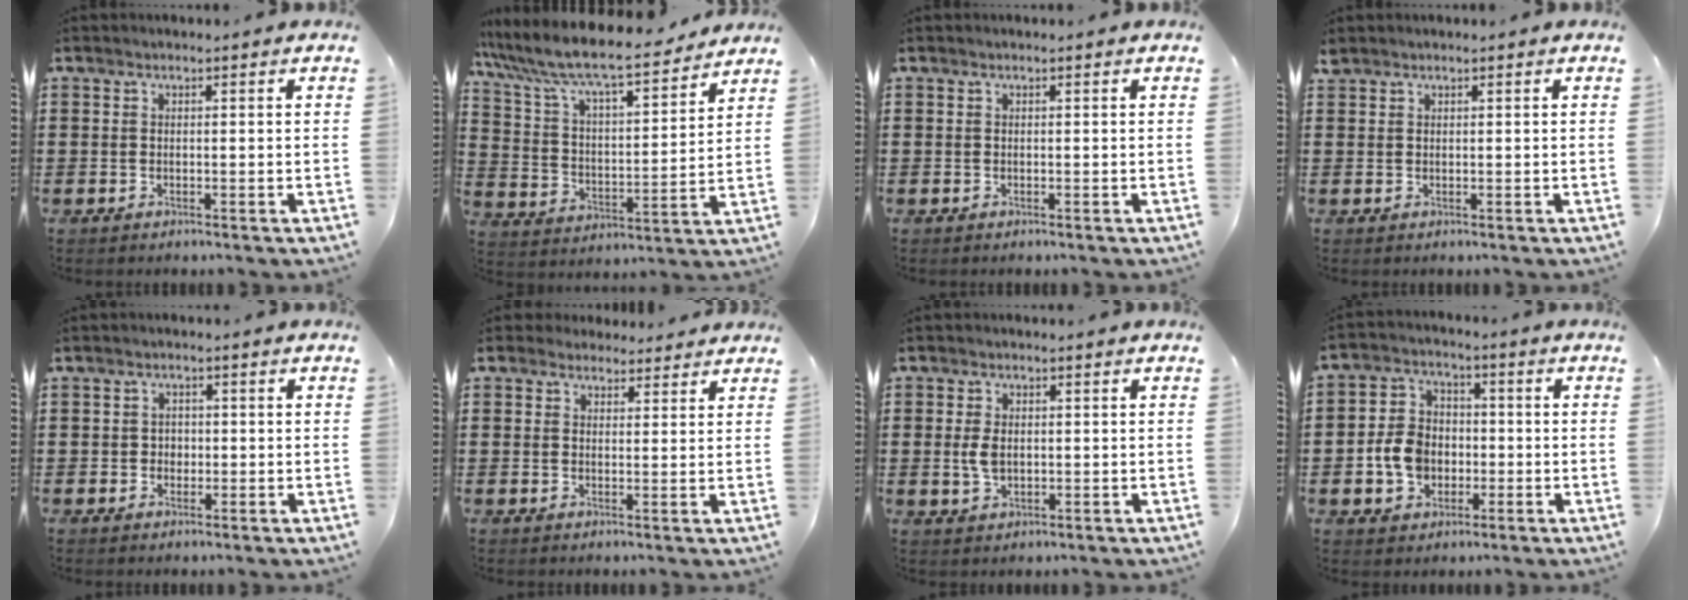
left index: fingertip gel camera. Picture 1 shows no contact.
{"total": 8.7, "force": [7.8, 0.9, 3.8], "torque": [-0.108, -0.051, 0.128]}
{"total": 0.0}
{"total": 0.9, "force": [0.8, 0.3, 0.2], "torque": [-0.007, 0.001, 0.017]}
{"total": 1.6, "force": [-0.1, 1.5, 0.5], "torque": [-0.016, 0.005, -0.005]}
{"total": 2.9, "force": [2.6, 1.4, 0.2], "torque": [-0.006, -0.001, 0.049]}
{"total": 3.4, "force": [0.2, 2.0, 2.7], "torque": [-0.071, 0.000, -0.001]}
{"total": 7.0, "force": [-1.5, 5.8, 3.6], "torque": [-0.094, 0.009, -0.030]}